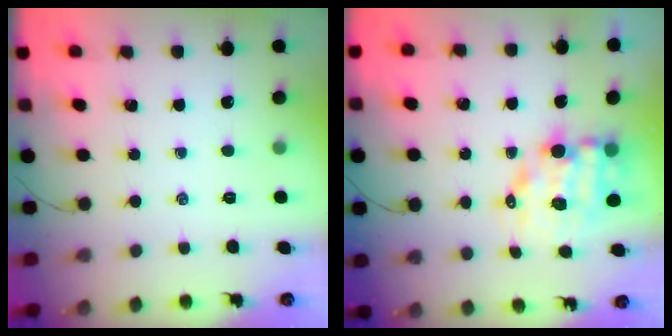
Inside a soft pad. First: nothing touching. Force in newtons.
{"total": 10.4, "press": 10.1, "slide": 2.4}